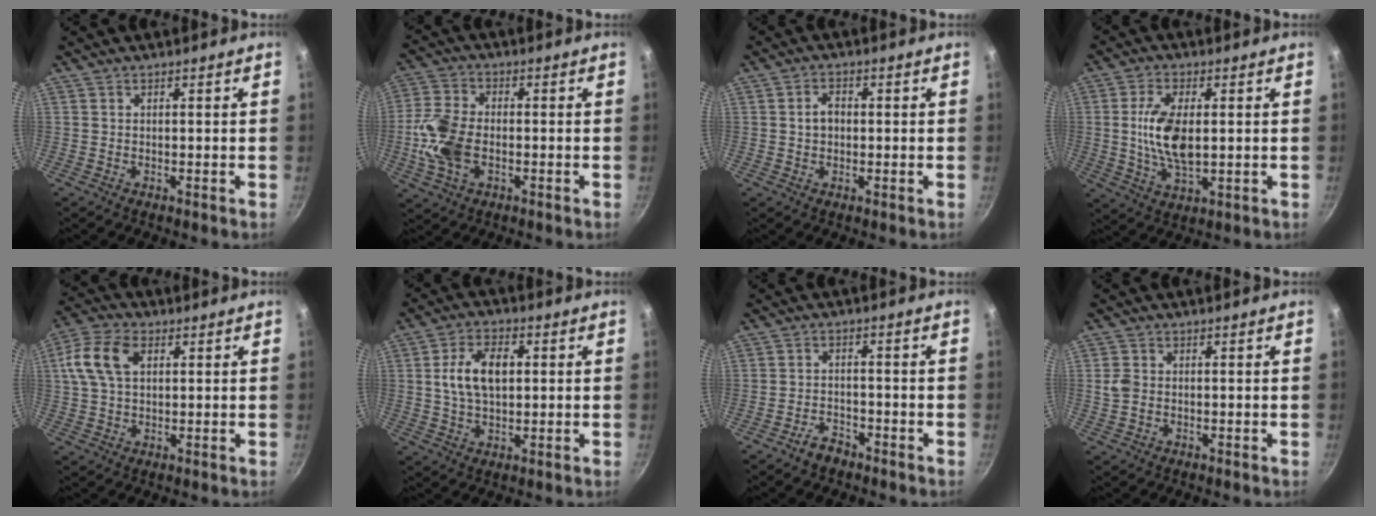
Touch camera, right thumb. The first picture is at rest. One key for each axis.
{"total": 10.9, "fx": -2.1, "fy": 6.9, "fz": 8.2, "tx": -0.166, "ty": 0.016, "tz": -0.048}
{"total": 3.3, "fx": 0.1, "fy": 2.5, "fz": 2.2, "tx": -0.024, "ty": 0.012, "tz": -0.001}
{"total": 10.8, "fx": 0.6, "fy": 5.4, "fz": 9.3, "tx": -0.176, "ty": -0.001, "tz": 0.014}
{"total": 10.2, "fx": 2.7, "fy": 6.5, "fz": 7.3, "tx": -0.139, "ty": 0.014, "tz": 0.040}
{"total": 10.1, "fx": 1.4, "fy": 6.2, "fz": 7.8, "tx": -0.125, "ty": 0.010, "tz": 0.022}
{"total": 3.7, "fx": -2.8, "fy": 1.9, "fz": 1.2, "tx": -0.013, "ty": 0.029, "tz": -0.047}
{"total": 3.2, "fx": -0.2, "fy": 2.6, "fz": 1.8, "tx": -0.033, "ty": 0.004, "tz": -0.006}